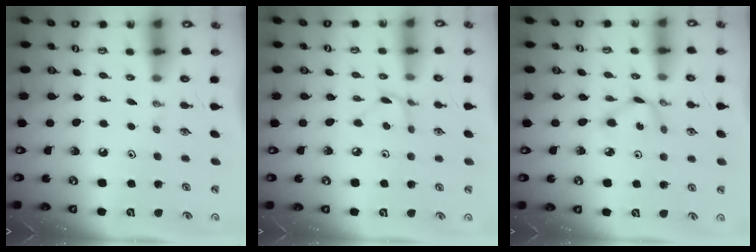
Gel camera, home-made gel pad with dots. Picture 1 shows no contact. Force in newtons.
{"total": 2.6, "press": 2.6, "slide": 0.1}
{"total": 2.8, "press": 2.8, "slide": 0.1}